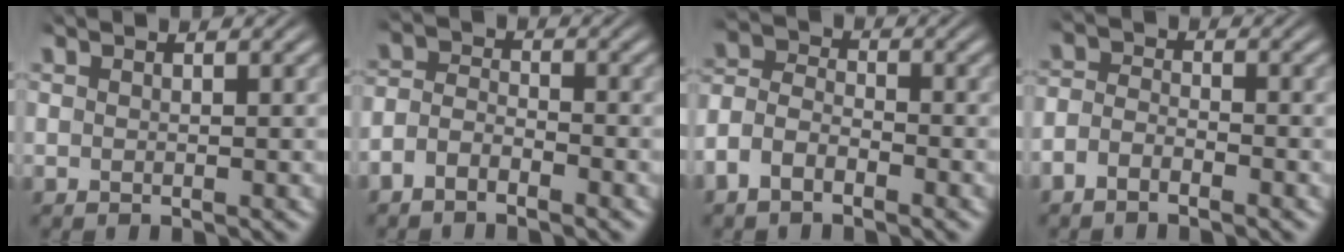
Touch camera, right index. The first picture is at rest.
{"total": 3.5, "force": [-2.4, 2.4, 1.1], "torque": [-0.023, -0.011, -0.046]}
{"total": 4.9, "force": [-2.0, 4.0, 2.1], "torque": [-0.050, -0.014, -0.039]}
{"total": 2.8, "force": [-2.1, 1.6, 0.9], "torque": [-0.021, -0.011, -0.039]}